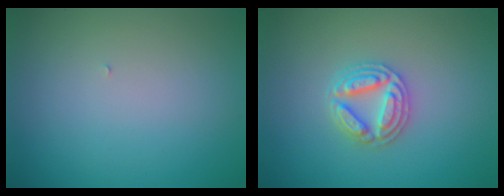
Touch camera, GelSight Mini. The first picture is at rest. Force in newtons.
{"total": 3.7, "press": 3.6, "slide": 0.6}